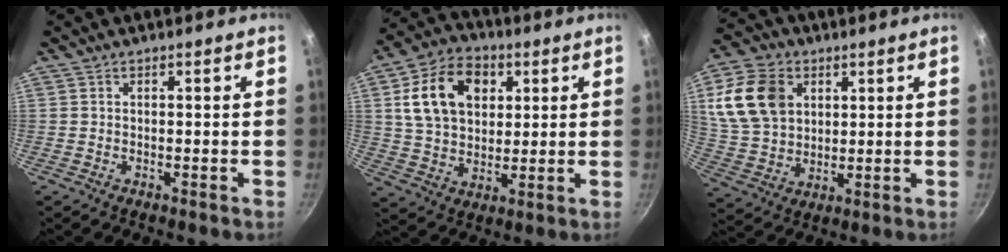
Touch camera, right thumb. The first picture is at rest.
{"total": 15.7, "force": [4.6, 11.2, 10.0], "torque": [-0.154, 0.003, 0.074]}
{"total": 14.5, "force": [4.5, 10.9, 8.5], "torque": [-0.144, -0.006, 0.091]}